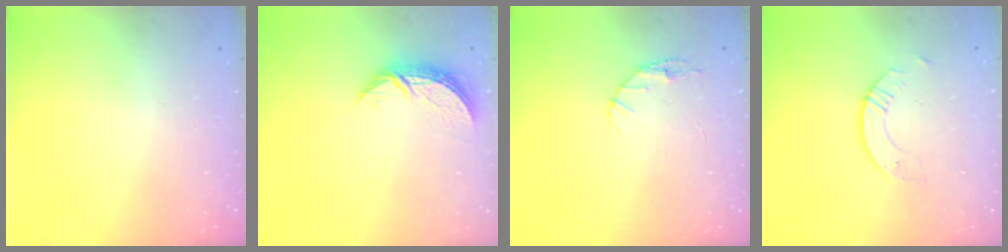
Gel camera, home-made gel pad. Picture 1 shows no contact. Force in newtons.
{"total": 7.3, "press": 7.3, "slide": 0.5}
{"total": 5.0, "press": 4.9, "slide": 0.6}
{"total": 3.8, "press": 3.7, "slide": 0.4}